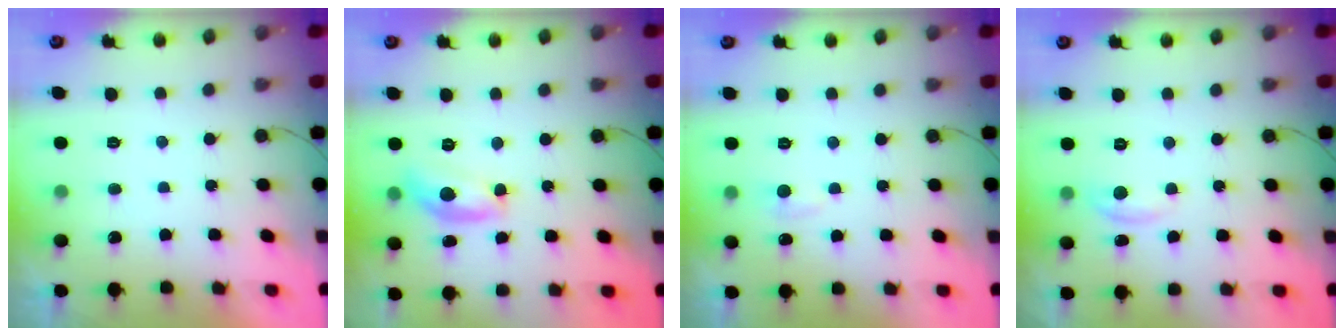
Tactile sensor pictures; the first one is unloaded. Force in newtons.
{"total": 12.0, "press": 12.0, "slide": 0.6}
{"total": 4.1, "press": 4.1, "slide": 0.5}
{"total": 3.3, "press": 3.3, "slide": 0.1}